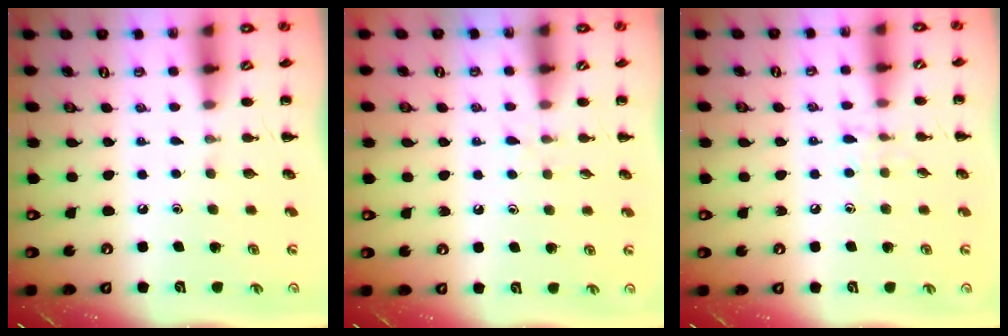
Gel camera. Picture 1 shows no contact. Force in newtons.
{"total": 3.4, "press": 3.0, "slide": 1.6}
{"total": 6.0, "press": 5.6, "slide": 2.1}